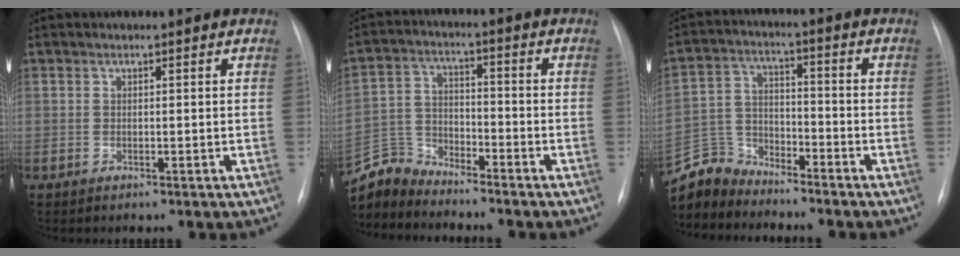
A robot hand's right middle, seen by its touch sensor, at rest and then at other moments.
{"total": 7.1, "force": [-7.0, 0.9, -0.7], "torque": [0.009, 0.008, -0.142]}
{"total": 8.0, "force": [-7.8, 1.9, -0.5], "torque": [0.008, 0.011, -0.157]}